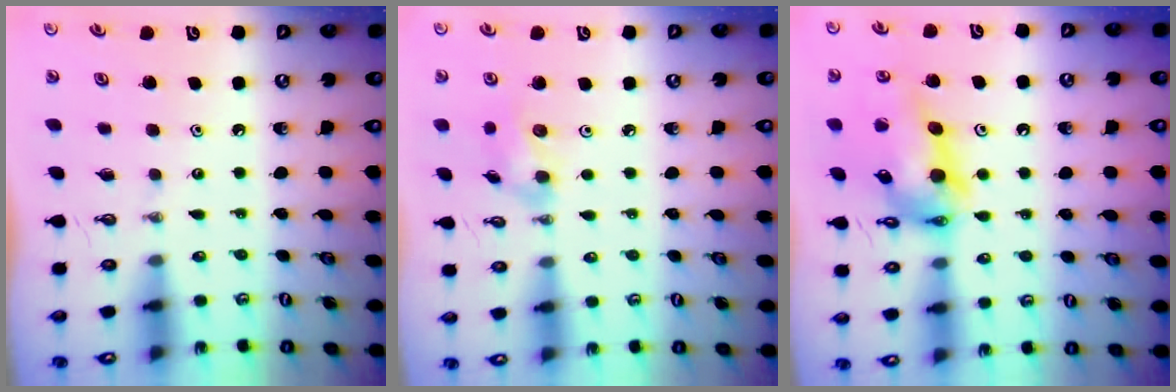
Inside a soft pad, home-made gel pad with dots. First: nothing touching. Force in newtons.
{"total": 8.7, "press": 8.3, "slide": 2.6}
{"total": 16.4, "press": 16.3, "slide": 1.3}